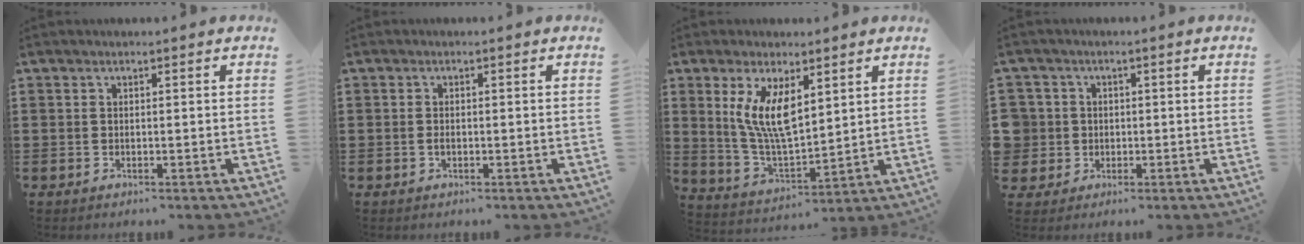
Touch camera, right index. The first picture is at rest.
{"total": 0.9, "force": [-0.2, 0.4, 0.8], "torque": [-0.018, -0.005, -0.003]}
{"total": 8.6, "force": [3.4, 3.4, 7.1], "torque": [-0.152, -0.005, 0.062]}
{"total": 3.9, "force": [0.0, 3.9, 0.3], "torque": [-0.034, 0.009, -0.005]}